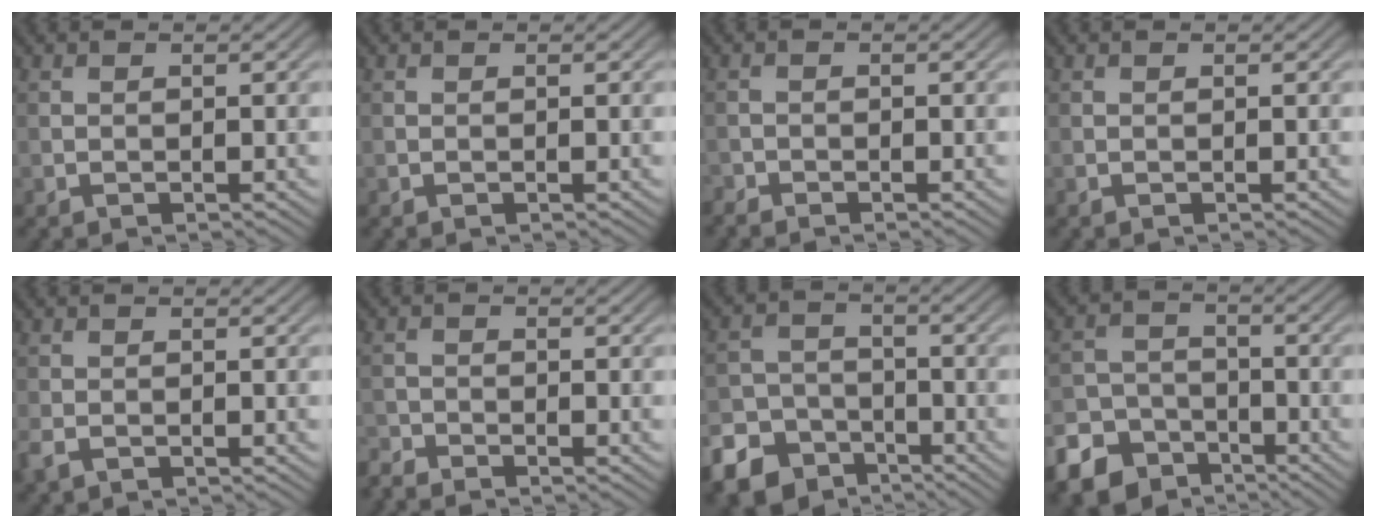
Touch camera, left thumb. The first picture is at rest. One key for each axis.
{"total": 0.0}
{"total": 1.3, "fx": -1.3, "fy": 0.4, "fz": 0.2, "tx": -0.005, "ty": -0.004, "tz": -0.031}
{"total": 0.0}
{"total": 1.9, "fx": -1.0, "fy": 1.2, "fz": 1.0, "tx": -0.031, "ty": -0.007, "tz": -0.023}
{"total": 2.2, "fx": -2.2, "fy": 0.3, "fz": 0.4, "tx": -0.011, "ty": -0.006, "tz": -0.053}
{"total": 10.3, "fx": -6.8, "fy": 7.0, "fz": 3.3, "tx": -0.078, "ty": -0.034, "tz": -0.125}
{"total": 10.0, "fx": -6.7, "fy": 6.8, "fz": 3.2, "tx": -0.077, "ty": -0.033, "tz": -0.123}